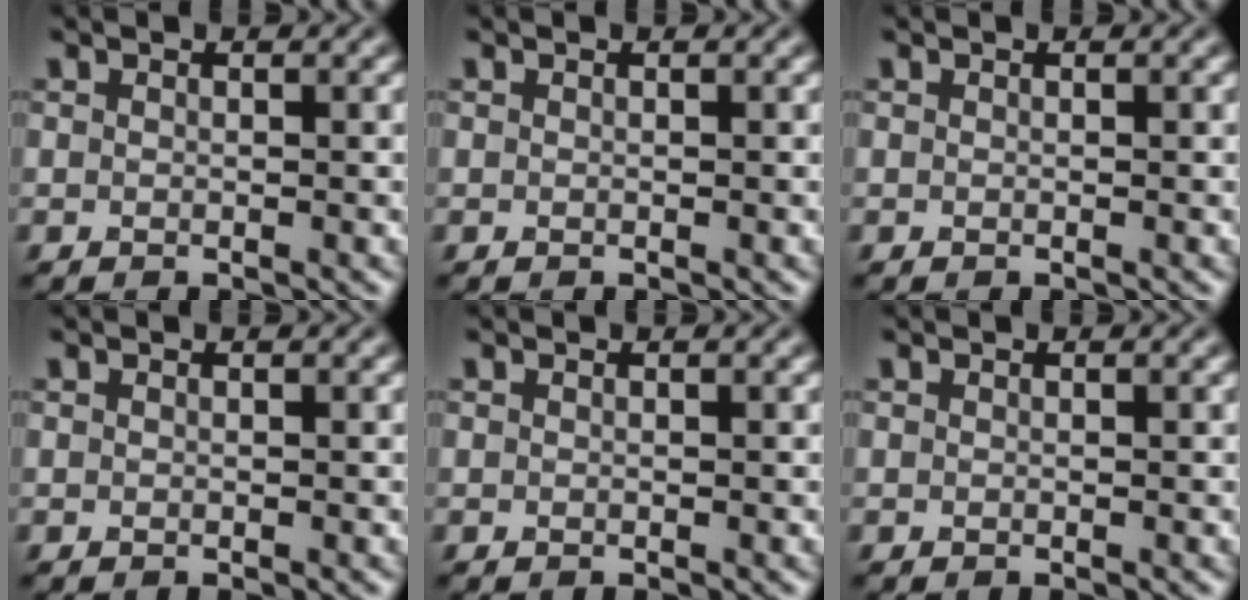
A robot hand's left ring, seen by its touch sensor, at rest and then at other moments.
{"total": 0.0}
{"total": 0.0}
{"total": 0.0}
{"total": 0.0}
{"total": 0.0}